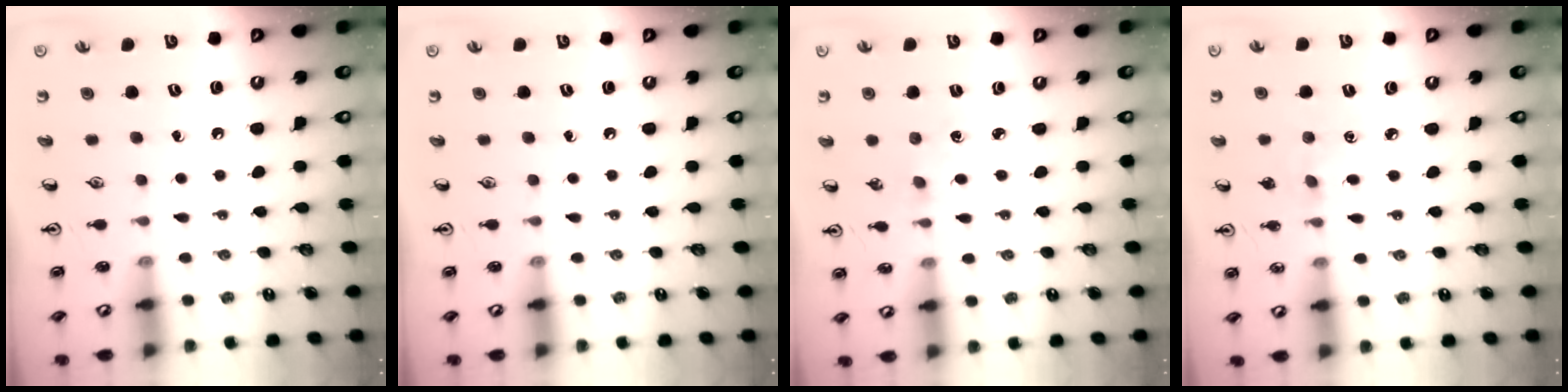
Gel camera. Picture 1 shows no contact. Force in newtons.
{"total": 0.0}
{"total": 1.9, "press": 1.9, "slide": 0.4}
{"total": 4.7, "press": 4.7, "slide": 0.6}